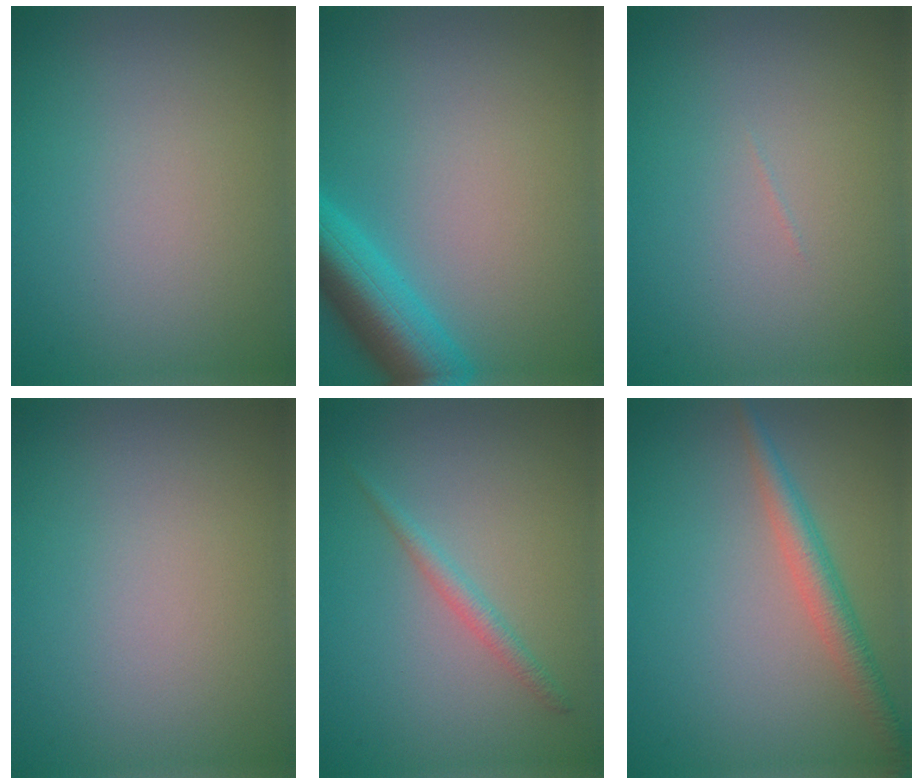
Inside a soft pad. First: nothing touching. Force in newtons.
{"total": 6.6, "press": 6.5, "slide": 0.5}
{"total": 0.0}
{"total": 0.0}
{"total": 1.4, "press": 1.4, "slide": 0.1}
{"total": 2.8, "press": 2.8, "slide": 0.1}